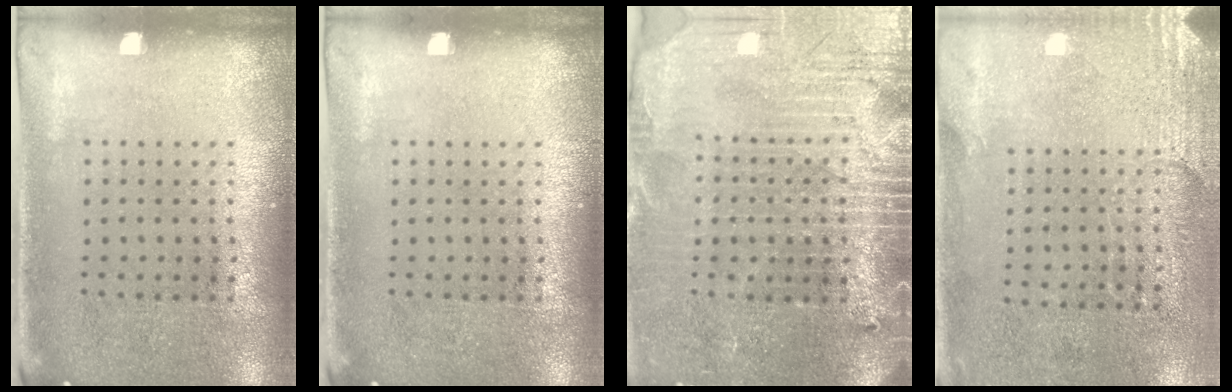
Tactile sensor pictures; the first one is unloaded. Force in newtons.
{"total": 0.0}
{"total": 3.9, "press": 3.6, "slide": 1.5}
{"total": 2.6, "press": 2.3, "slide": 1.2}